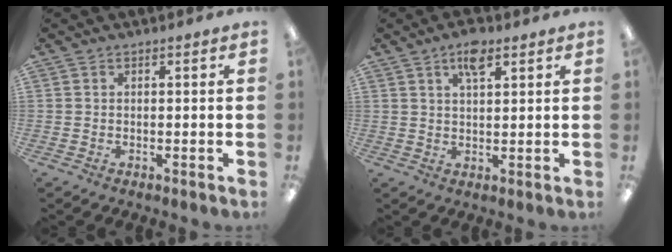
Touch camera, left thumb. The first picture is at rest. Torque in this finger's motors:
{"motor_torque": [-0.12, -0.06, -0.27, 0.10, 0.03]}